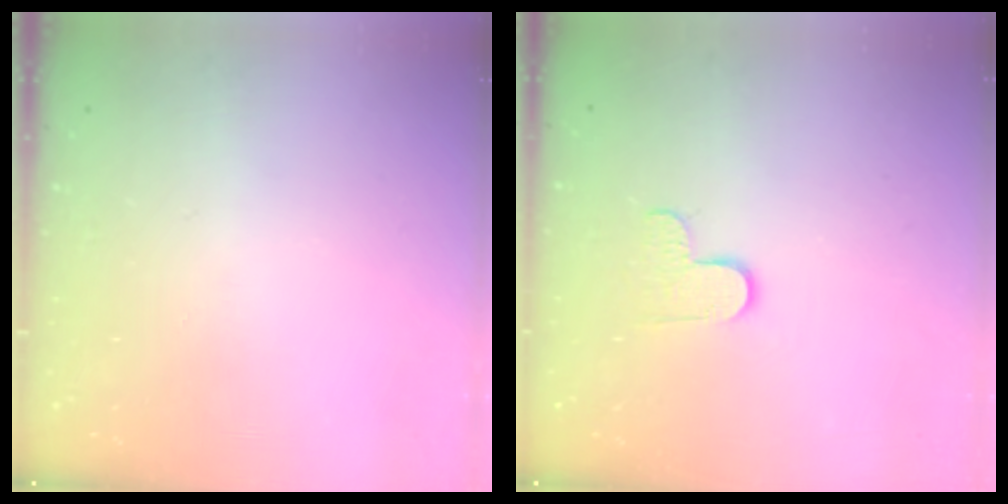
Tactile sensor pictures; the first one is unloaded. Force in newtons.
{"total": 5.5, "press": 5.5, "slide": 0.4}